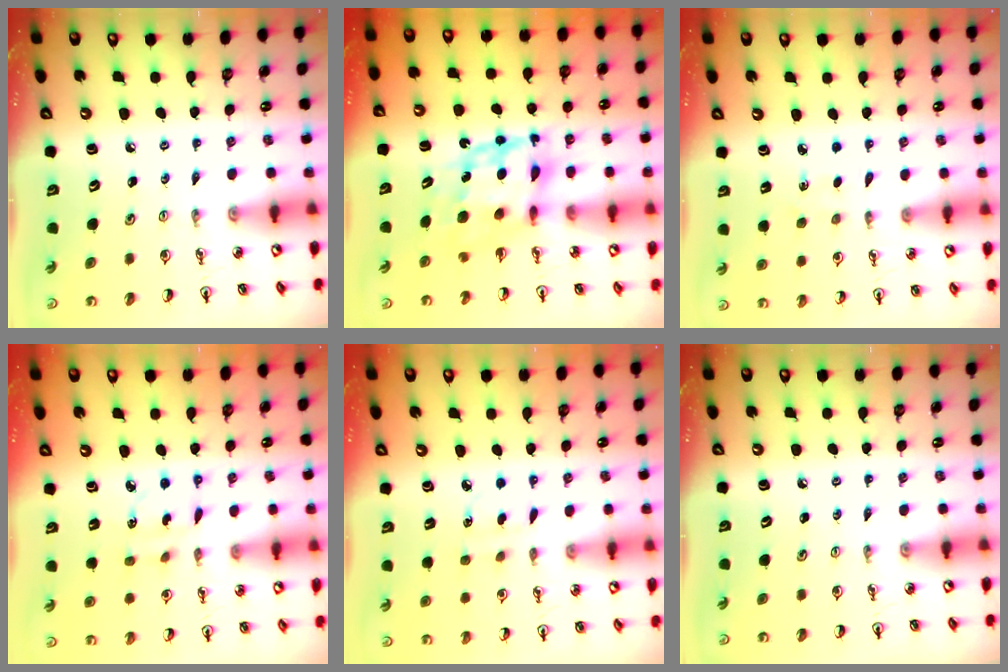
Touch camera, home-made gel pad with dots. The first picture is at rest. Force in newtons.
{"total": 7.7, "press": 7.7, "slide": 0.6}
{"total": 3.0, "press": 3.0, "slide": 0.4}
{"total": 3.8, "press": 3.8, "slide": 0.3}
{"total": 4.7, "press": 4.7, "slide": 0.5}
{"total": 0.0}